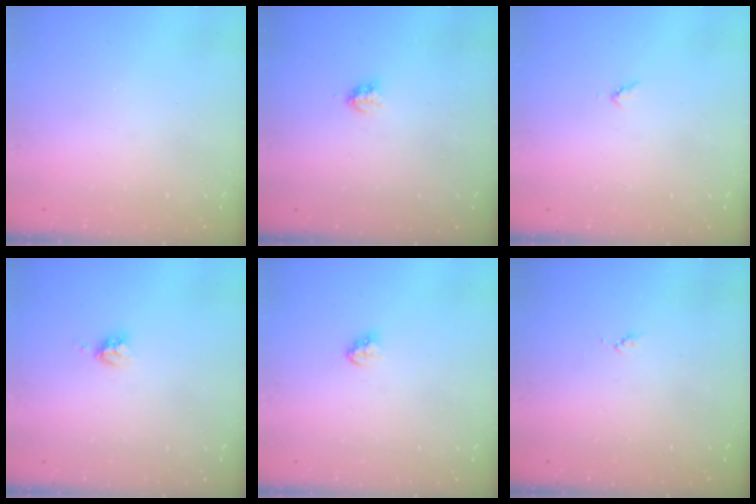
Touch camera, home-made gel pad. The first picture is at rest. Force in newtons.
{"total": 2.9, "press": 2.9, "slide": 0.5}
{"total": 3.0, "press": 3.0, "slide": 0.3}
{"total": 4.7, "press": 4.6, "slide": 0.4}
{"total": 3.5, "press": 3.5, "slide": 0.2}
{"total": 3.6, "press": 3.6, "slide": 0.5}